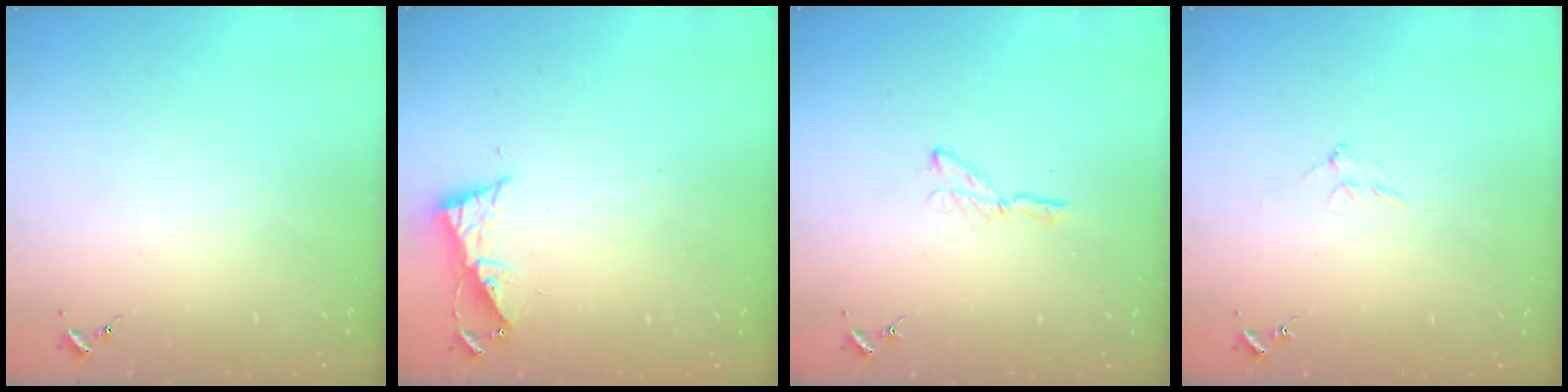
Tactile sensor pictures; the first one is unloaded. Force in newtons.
{"total": 6.4, "press": 6.4, "slide": 0.6}
{"total": 3.9, "press": 3.8, "slide": 0.4}
{"total": 5.0, "press": 5.0, "slide": 0.9}